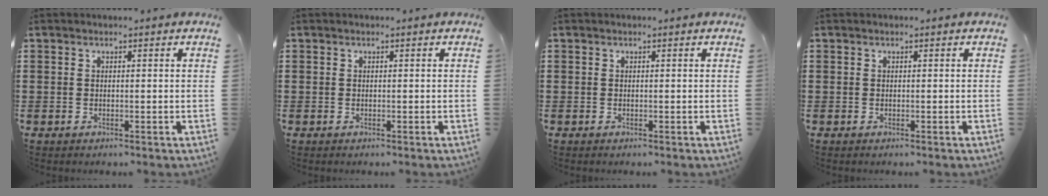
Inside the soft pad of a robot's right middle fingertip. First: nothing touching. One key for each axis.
{"total": 0.0}
{"total": 0.0}
{"total": 0.0}